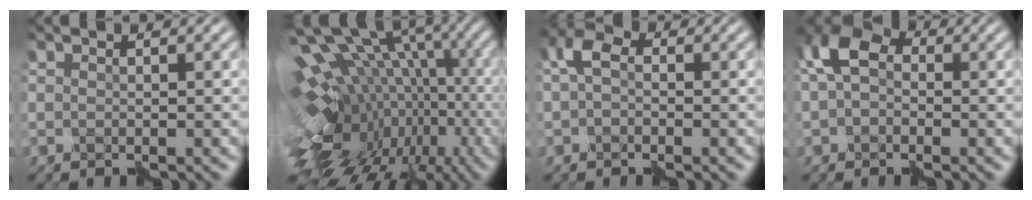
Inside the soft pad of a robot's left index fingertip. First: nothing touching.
{"total": 15.3, "force": [-2.8, 9.8, 11.4], "torque": [-0.185, 0.024, -0.006]}
{"total": 1.7, "force": [-0.2, 1.1, 1.3], "torque": [-0.031, 0.015, -0.008]}
{"total": 3.9, "force": [0.3, 2.7, 2.8], "torque": [-0.060, 0.025, -0.003]}